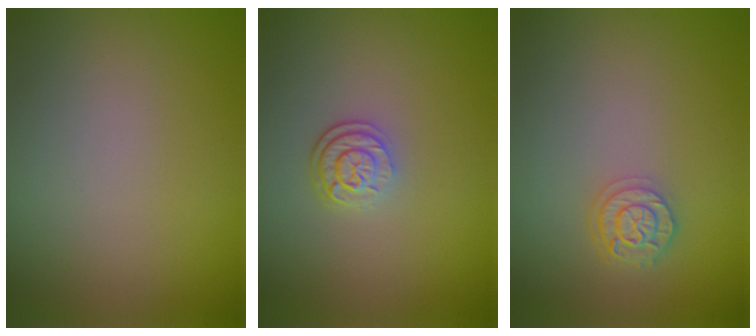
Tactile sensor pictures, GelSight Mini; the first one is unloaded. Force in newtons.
{"total": 2.6, "press": 1.9, "slide": 1.8}
{"total": 2.5, "press": 2.1, "slide": 1.4}